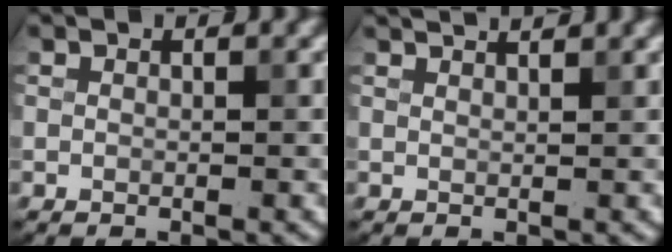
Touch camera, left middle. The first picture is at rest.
{"total": 1.9, "force": [1.8, -0.2, 0.3], "torque": [-0.010, 0.008, 0.028]}